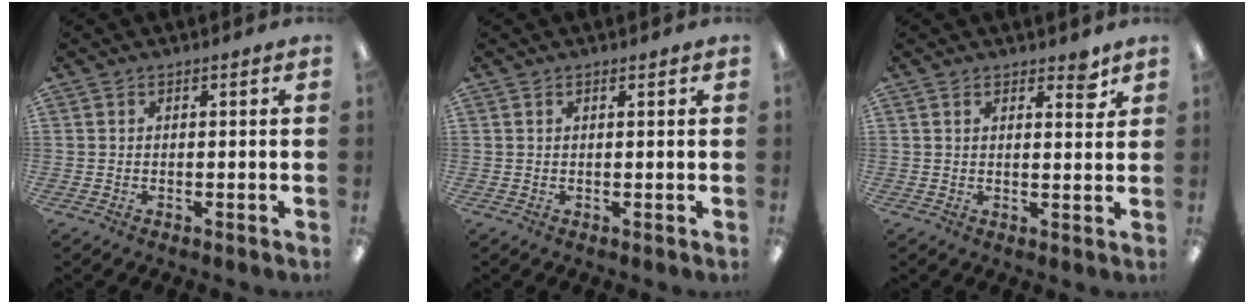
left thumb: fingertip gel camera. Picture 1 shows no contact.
{"total": 1.1, "force": [0.5, 0.1, 1.0], "torque": [-0.020, 0.000, 0.009]}
{"total": 4.3, "force": [3.1, 1.4, 2.7], "torque": [-0.029, -0.017, 0.048]}